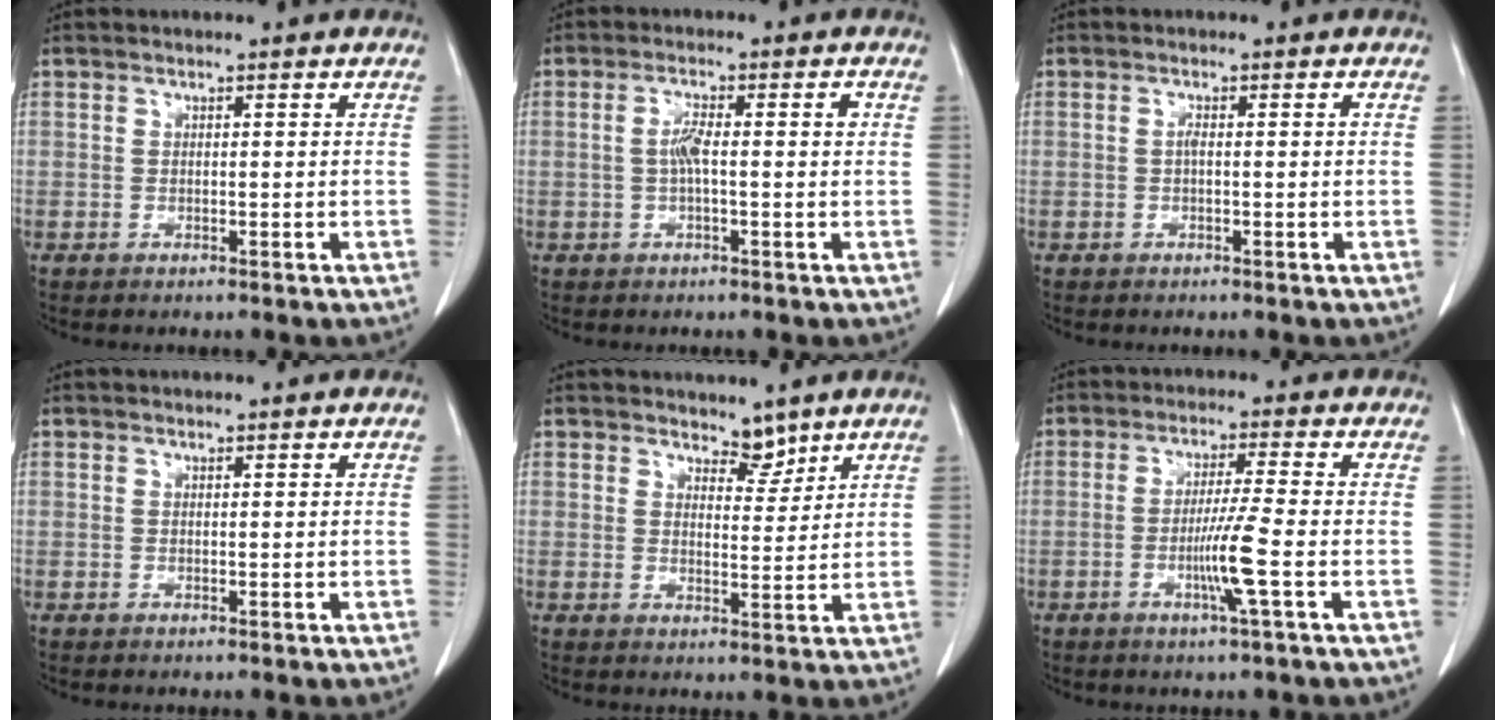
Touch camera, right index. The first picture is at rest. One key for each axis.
{"total": 4.1, "fx": 0.0, "fy": 0.6, "fz": 4.1, "tx": -0.080, "ty": 0.015, "tz": 0.001}
{"total": 1.2, "fx": -0.1, "fy": 0.2, "fz": 1.2, "tx": -0.022, "ty": 0.001, "tz": 0.000}
{"total": 0.0}
{"total": 3.4, "fx": 2.9, "fy": 1.4, "fz": 0.8, "tx": -0.007, "ty": -0.005, "tz": 0.049}
{"total": 6.2, "fx": -1.9, "fy": -1.2, "fz": 5.7, "tx": -0.106, "ty": -0.012, "tz": -0.038}